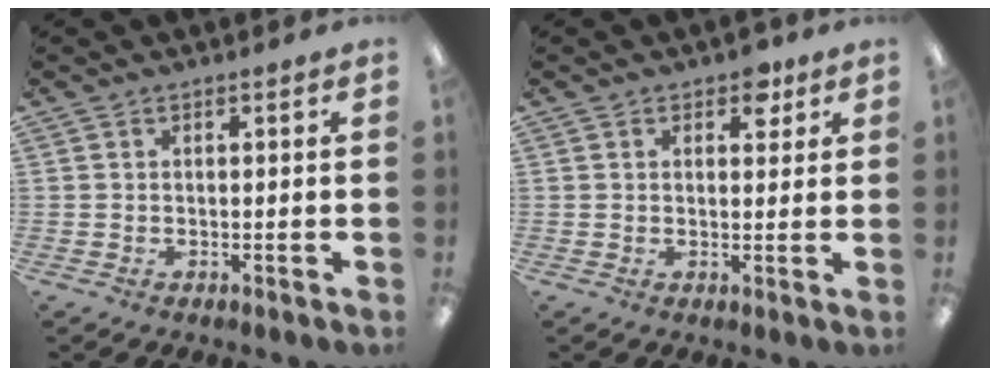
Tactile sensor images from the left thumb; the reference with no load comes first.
{"total": 4.1, "force": [2.4, 2.4, 2.3], "torque": [-0.017, -0.006, 0.036]}